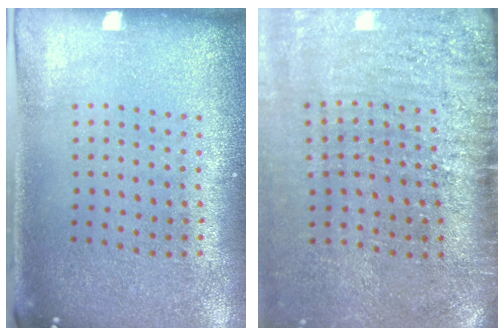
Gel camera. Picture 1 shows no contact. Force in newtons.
{"total": 4.6, "press": 3.8, "slide": 2.7}